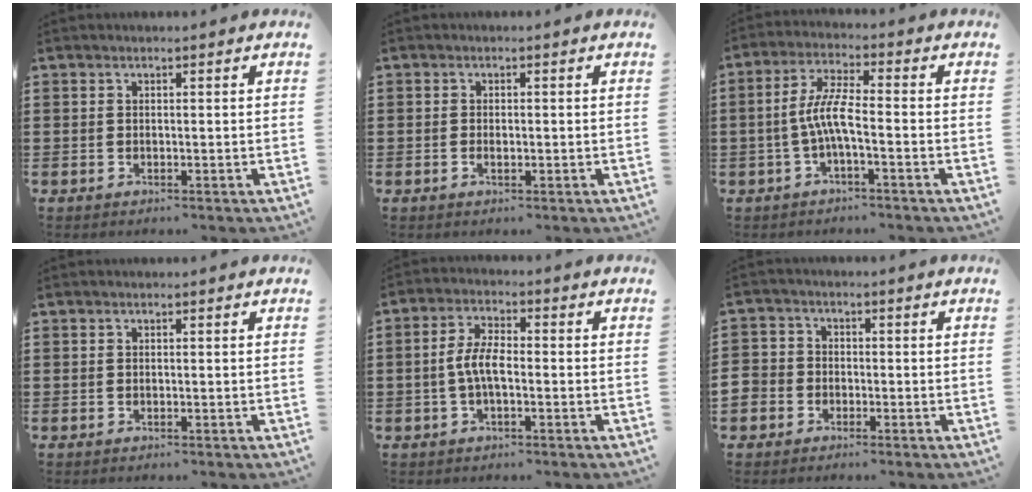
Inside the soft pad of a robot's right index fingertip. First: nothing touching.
{"total": 1.2, "force": [-0.2, 0.5, 1.1], "torque": [-0.021, -0.002, -0.003]}
{"total": 5.9, "force": [-1.4, 1.2, 5.6], "torque": [-0.127, -0.007, -0.035]}
{"total": 0.0}
{"total": 5.1, "force": [-0.9, 2.1, 4.6], "torque": [-0.109, -0.003, -0.024]}
{"total": 3.2, "force": [-1.8, 2.6, 0.2], "torque": [-0.032, -0.002, -0.048]}